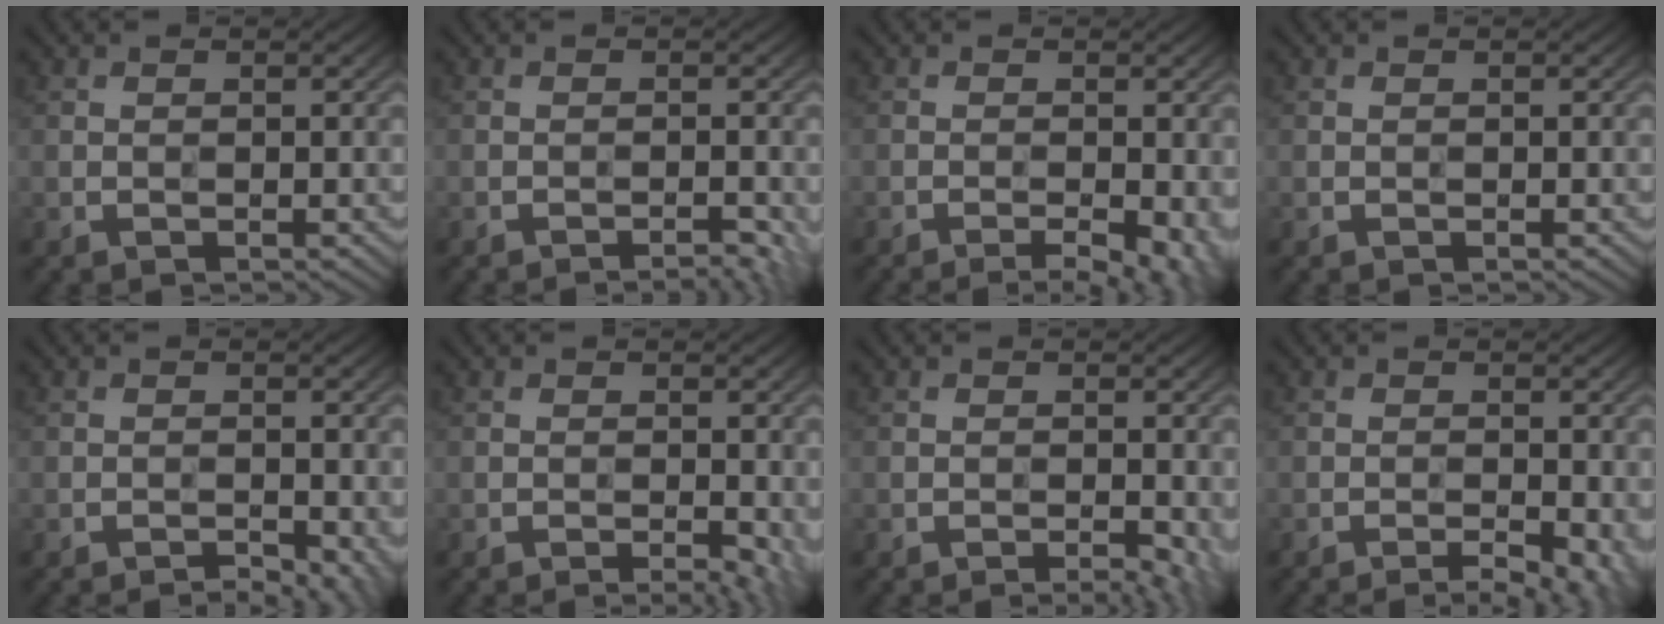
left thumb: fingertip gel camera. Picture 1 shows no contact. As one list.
[{"total": 2.3, "force": [-1.6, 0.4, 1.6], "torque": [-0.022, 0.005, -0.025]}, {"total": 5.1, "force": [-2.5, 1.2, 4.3], "torque": [-0.060, -0.004, -0.031]}, {"total": 0.0}, {"total": 3.3, "force": [-2.4, 0.8, 2.1], "torque": [-0.036, -0.001, -0.031]}, {"total": 2.8, "force": [-1.2, 0.6, 2.5], "torque": [-0.034, 0.000, -0.015]}, {"total": 2.7, "force": [-1.3, 0.6, 2.3], "torque": [-0.032, 0.001, -0.016]}, {"total": 4.6, "force": [-2.5, 1.0, 3.7], "torque": [-0.050, -0.003, -0.033]}]